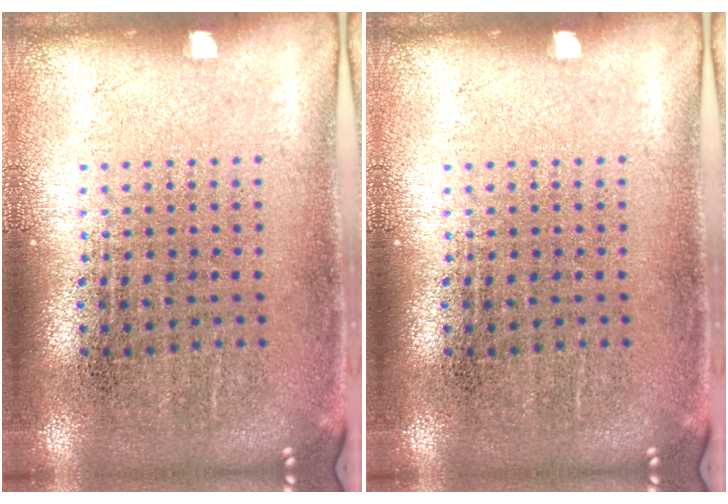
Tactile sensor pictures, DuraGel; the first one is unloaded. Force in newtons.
{"total": 0.0}